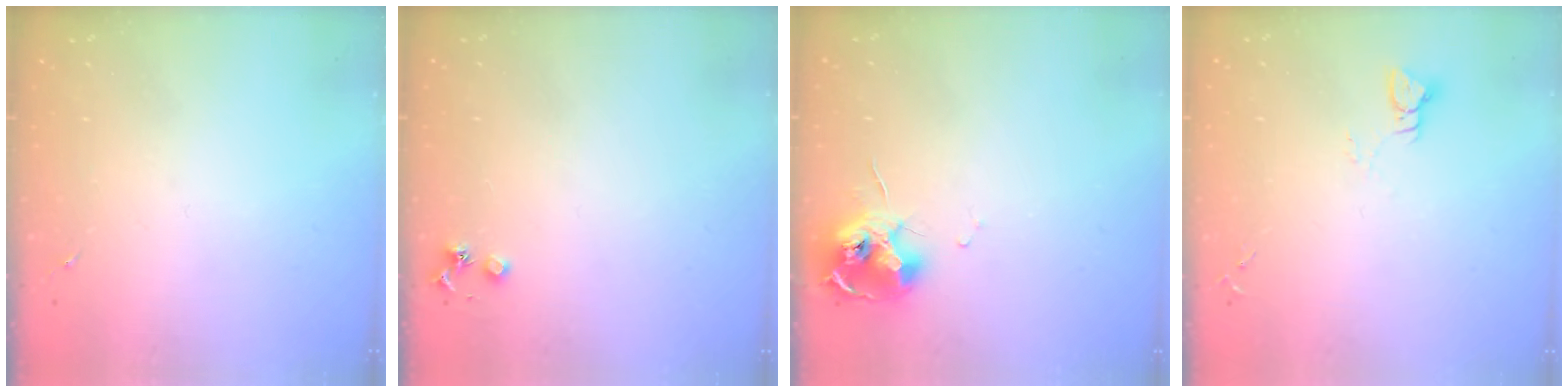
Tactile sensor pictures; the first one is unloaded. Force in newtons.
{"total": 3.6, "press": 3.5, "slide": 0.5}
{"total": 12.1, "press": 12.0, "slide": 1.2}
{"total": 3.0, "press": 3.0, "slide": 0.3}